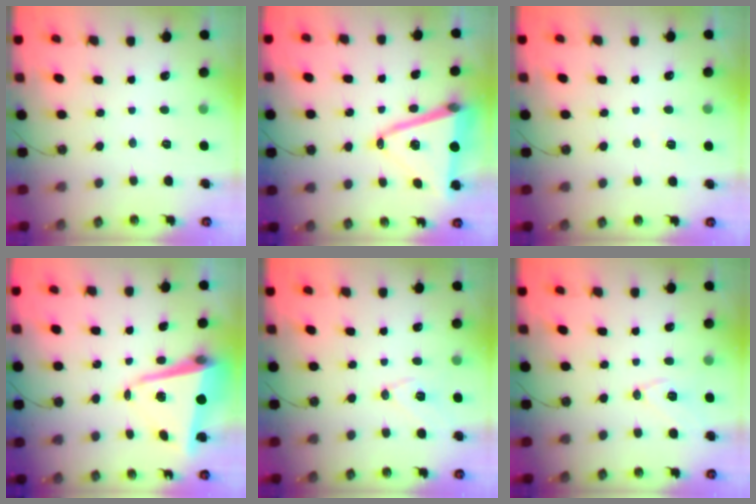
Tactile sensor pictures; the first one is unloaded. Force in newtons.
{"total": 16.7, "press": 16.3, "slide": 3.7}
{"total": 4.8, "press": 2.0, "slide": 4.3}
{"total": 9.8, "press": 9.6, "slide": 1.6}
{"total": 9.0, "press": 8.3, "slide": 3.5}
{"total": 9.7, "press": 9.0, "slide": 3.5}